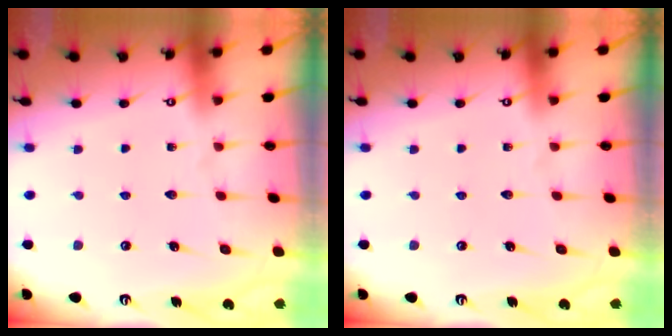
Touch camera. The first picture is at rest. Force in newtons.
{"total": 0.0}